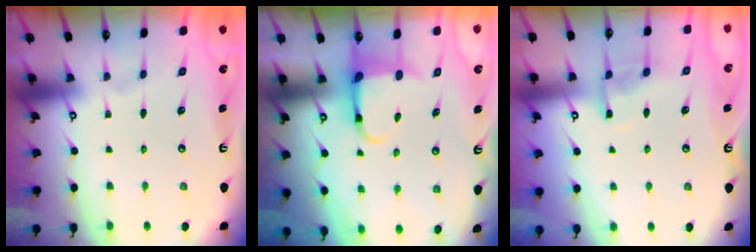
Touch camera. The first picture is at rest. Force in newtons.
{"total": 4.7, "press": 4.7, "slide": 0.8}
{"total": 8.2, "press": 8.1, "slide": 0.8}